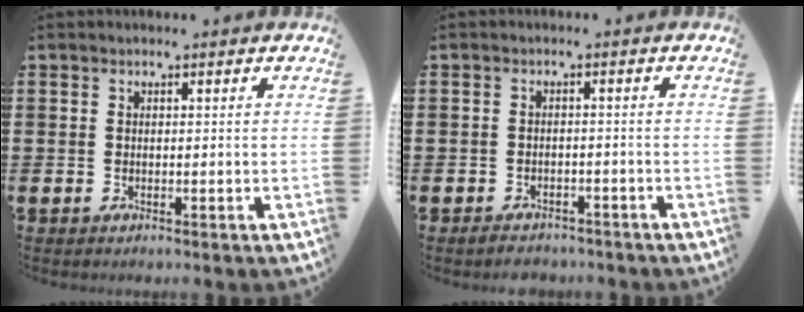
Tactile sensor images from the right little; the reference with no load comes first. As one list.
[{"total": 1.7, "force": [-1.6, 0.4, -0.1], "torque": [-0.006, 0.003, -0.036]}]